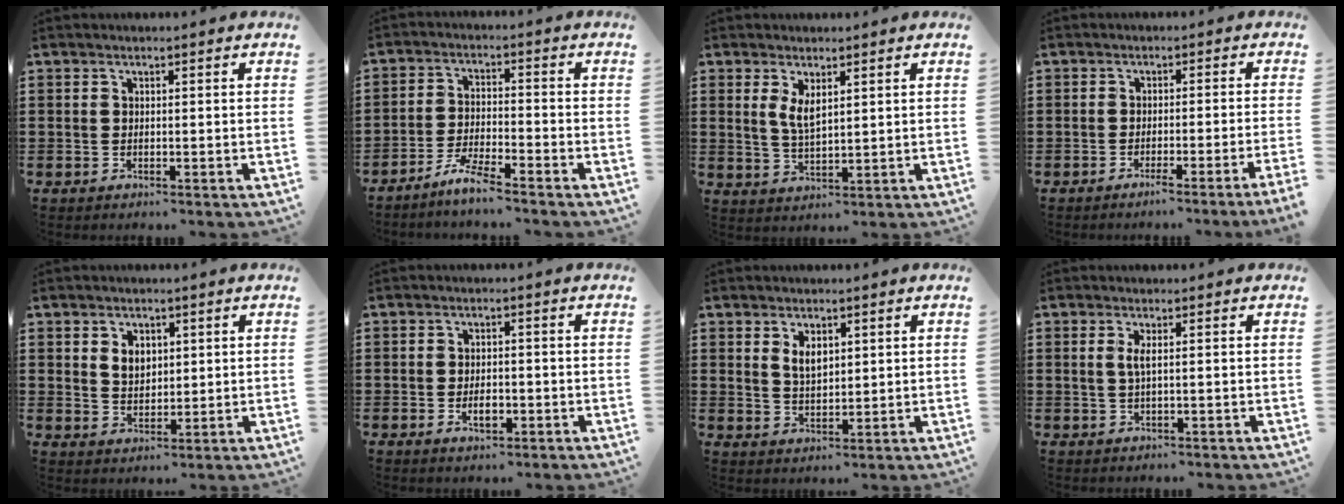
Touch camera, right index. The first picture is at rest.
{"total": 4.6, "force": [-4.2, -0.3, 1.8], "torque": [-0.046, -0.008, -0.082]}
{"total": 3.5, "force": [1.6, 1.2, 2.8], "torque": [-0.059, 0.002, 0.029]}
{"total": 2.5, "force": [-1.8, -0.9, 1.6], "torque": [-0.026, -0.006, -0.035]}
{"total": 3.4, "force": [1.3, 2.5, 1.9], "torque": [-0.038, 0.006, 0.021]}
{"total": 2.7, "force": [-0.9, 1.3, 2.1], "torque": [-0.033, -0.002, -0.019]}
{"total": 3.2, "force": [1.7, 1.7, 2.1], "torque": [-0.039, 0.002, 0.028]}
{"total": 1.9, "force": [0.3, 0.1, 1.8], "torque": [-0.038, -0.002, 0.004]}